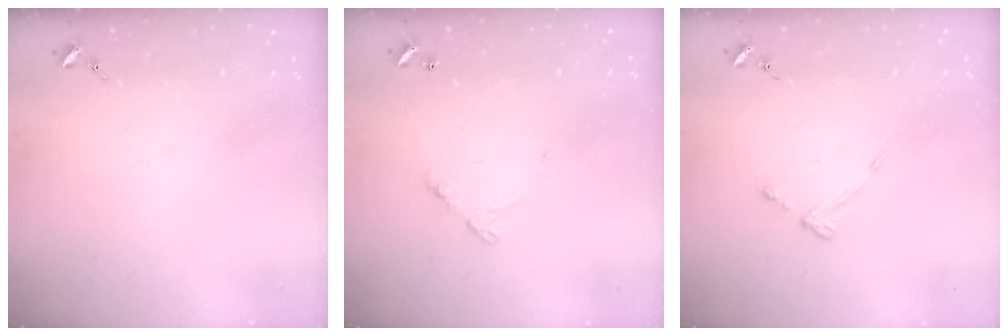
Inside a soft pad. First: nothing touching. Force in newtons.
{"total": 5.9, "press": 5.9, "slide": 0.5}
{"total": 4.2, "press": 4.1, "slide": 0.7}